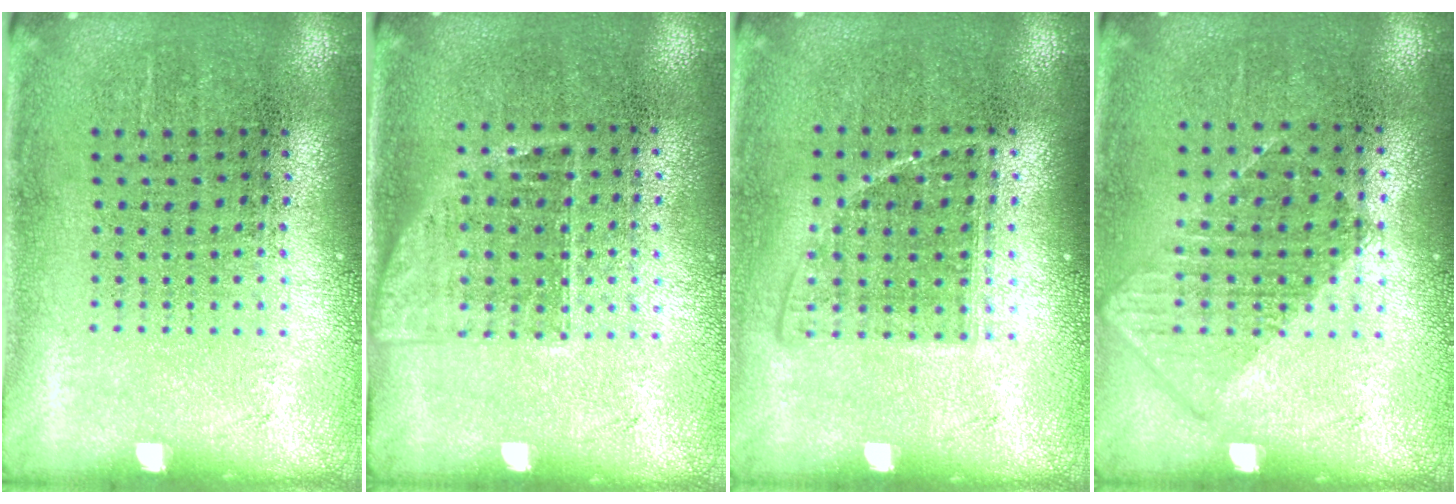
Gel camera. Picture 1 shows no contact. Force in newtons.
{"total": 1.1, "press": 0.9, "slide": 0.7}
{"total": 0.8, "press": 0.8, "slide": 0.3}
{"total": 0.8, "press": 0.8, "slide": 0.3}